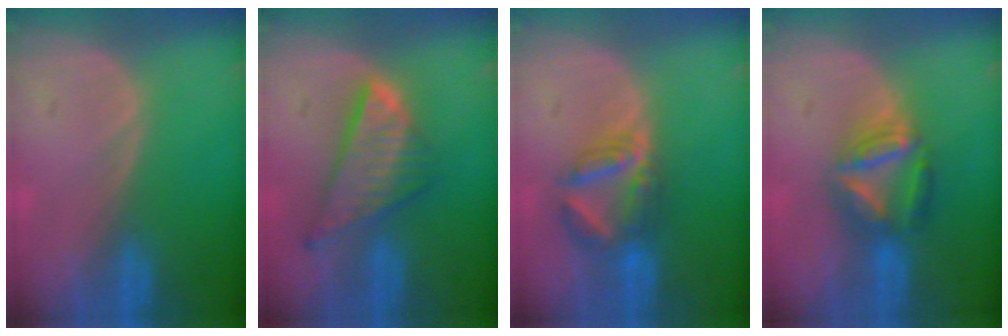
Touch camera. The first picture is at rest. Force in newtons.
{"total": 8.7, "press": 7.5, "slide": 4.4}
{"total": 6.0, "press": 6.0, "slide": 0.3}
{"total": 6.6, "press": 6.2, "slide": 2.5}